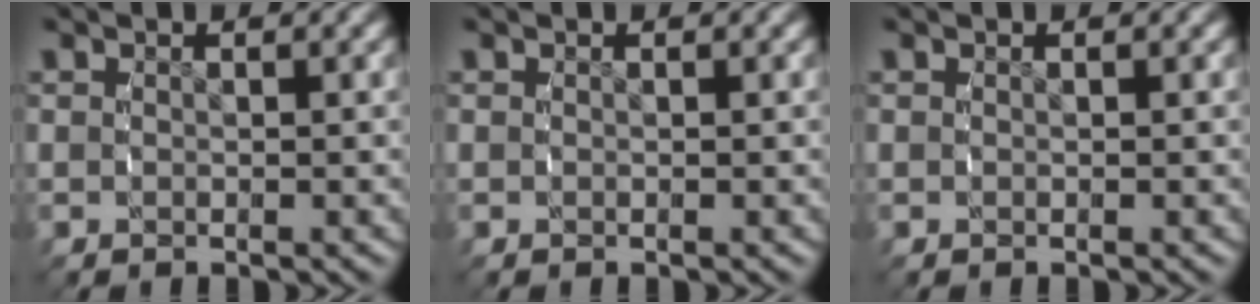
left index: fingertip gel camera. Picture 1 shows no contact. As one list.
[{"total": 0.0}, {"total": 0.0}]